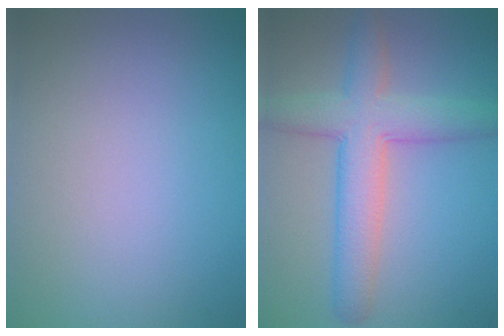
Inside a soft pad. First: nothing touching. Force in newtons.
{"total": 5.9, "press": 5.9, "slide": 0.4}